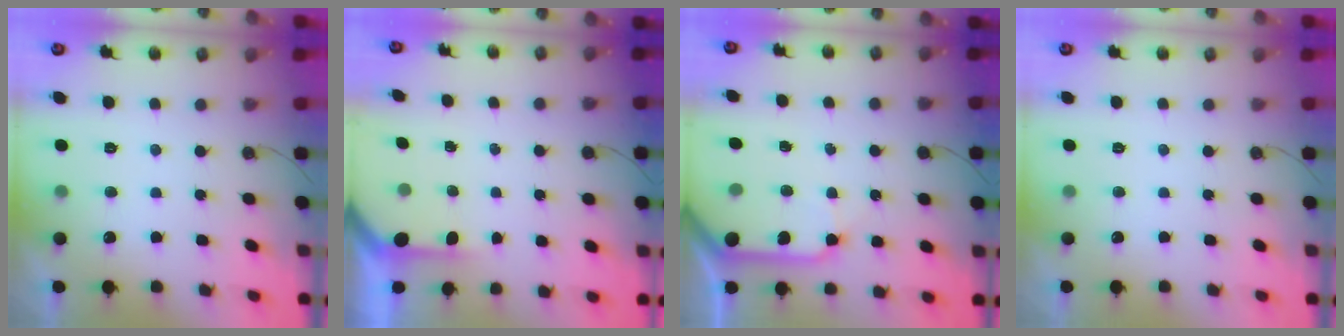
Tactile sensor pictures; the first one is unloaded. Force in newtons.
{"total": 2.7, "press": 2.7, "slide": 0.2}
{"total": 11.0, "press": 10.9, "slide": 1.5}
{"total": 0.0}